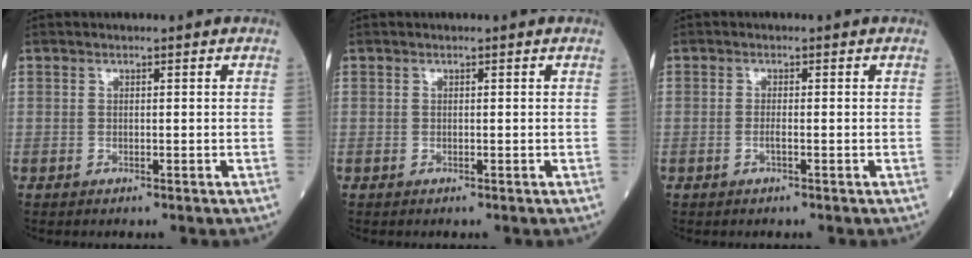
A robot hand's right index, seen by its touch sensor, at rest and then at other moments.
{"total": 0.0}
{"total": 0.9, "force": [-0.4, 0.0, 0.8], "torque": [-0.017, 0.001, -0.009]}